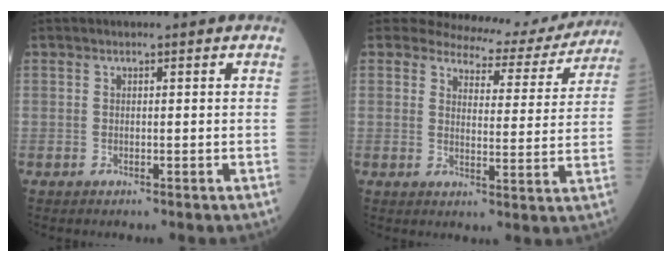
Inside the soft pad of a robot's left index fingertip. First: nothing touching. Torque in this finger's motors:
{"motor_torque": [0.90, -1.24, -0.02, -0.07]}